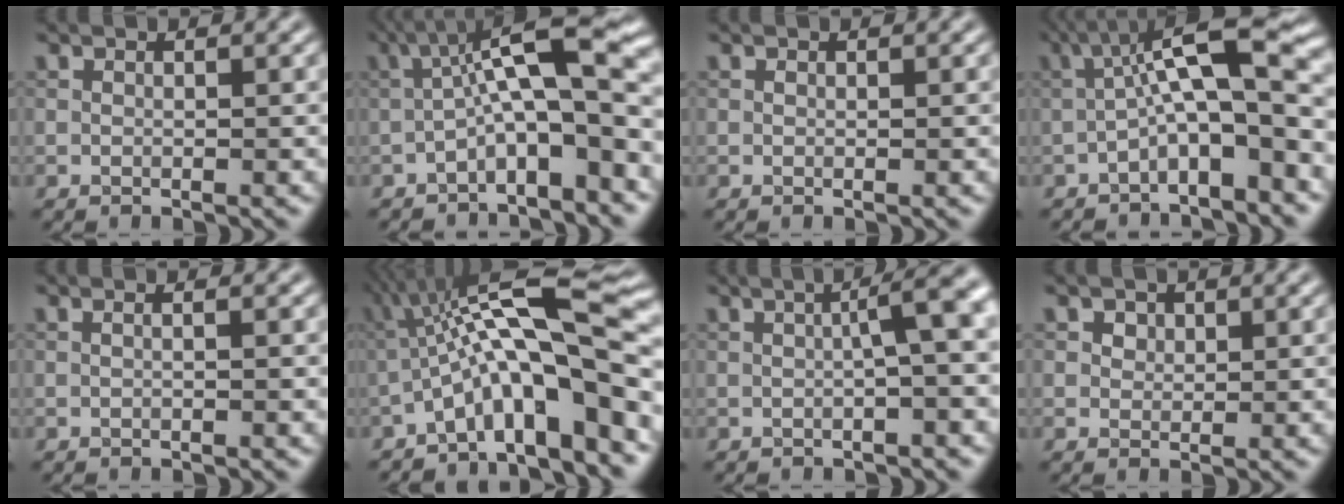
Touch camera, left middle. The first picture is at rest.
{"total": 9.9, "force": [-1.8, 2.4, 9.5], "torque": [-0.147, 0.038, -0.037]}
{"total": 0.0}
{"total": 8.9, "force": [-1.6, 2.1, 8.5], "torque": [-0.135, 0.037, -0.039]}
{"total": 0.6, "force": [-0.1, 0.1, 0.6], "torque": [-0.015, 0.000, -0.009]}
{"total": 12.6, "force": [-2.7, 2.9, 11.9], "torque": [-0.186, 0.034, -0.046]}
{"total": 4.2, "force": [-0.1, 0.5, 4.2], "torque": [-0.061, 0.021, -0.008]}
{"total": 1.5, "force": [0.8, 1.1, 0.4], "torque": [-0.005, 0.004, 0.008]}